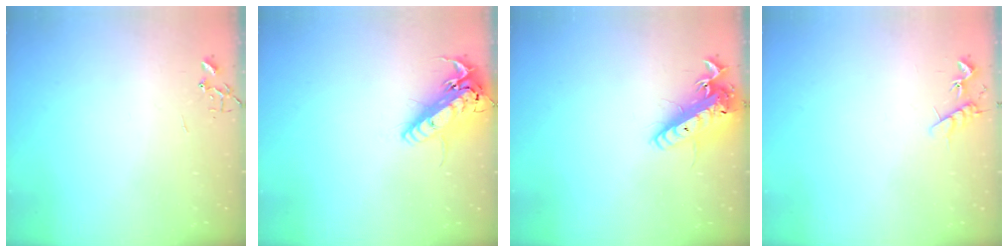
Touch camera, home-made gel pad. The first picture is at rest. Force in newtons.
{"total": 16.5, "press": 16.3, "slide": 3.0}
{"total": 16.1, "press": 15.8, "slide": 3.2}
{"total": 7.0, "press": 6.9, "slide": 0.6}